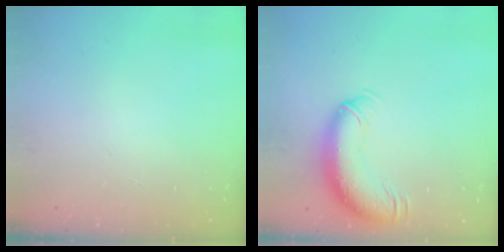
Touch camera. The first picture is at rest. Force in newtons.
{"total": 13.5, "press": 13.1, "slide": 3.5}